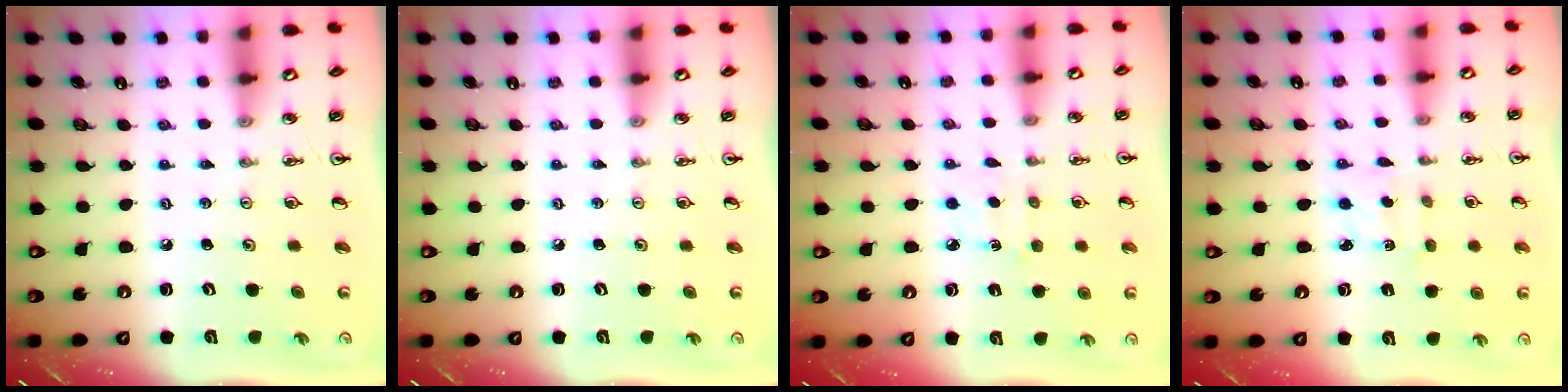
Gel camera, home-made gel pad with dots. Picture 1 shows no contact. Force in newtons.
{"total": 0.0}
{"total": 4.2, "press": 4.2, "slide": 0.6}
{"total": 1.7, "press": 1.5, "slide": 0.7}